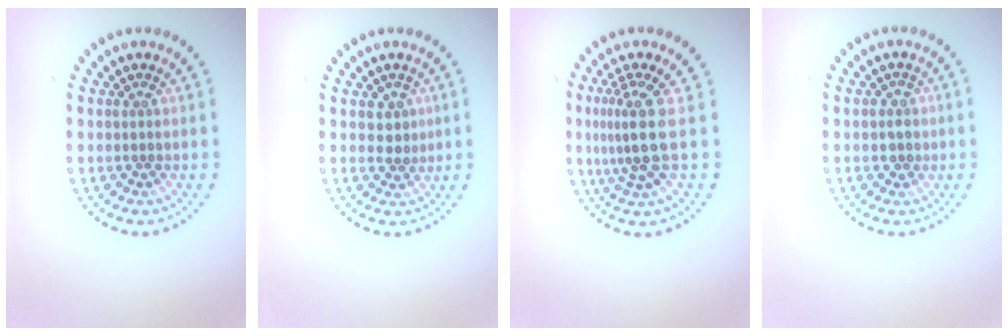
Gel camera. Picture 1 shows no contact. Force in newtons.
{"total": 1.8, "press": 1.6, "slide": 0.8}
{"total": 3.7, "press": 2.7, "slide": 2.5}
{"total": 1.2, "press": 0.9, "slide": 0.7}